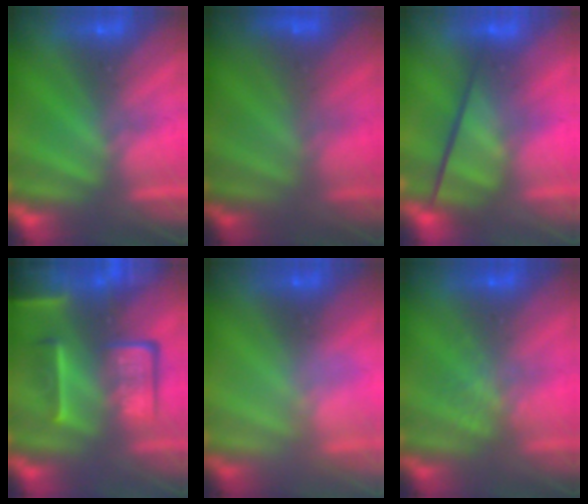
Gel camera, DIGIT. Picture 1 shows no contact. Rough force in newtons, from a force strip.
{"total": 2.9}
{"total": 3.7}
{"total": 8.6}
{"total": 2.4}
{"total": 1.0}